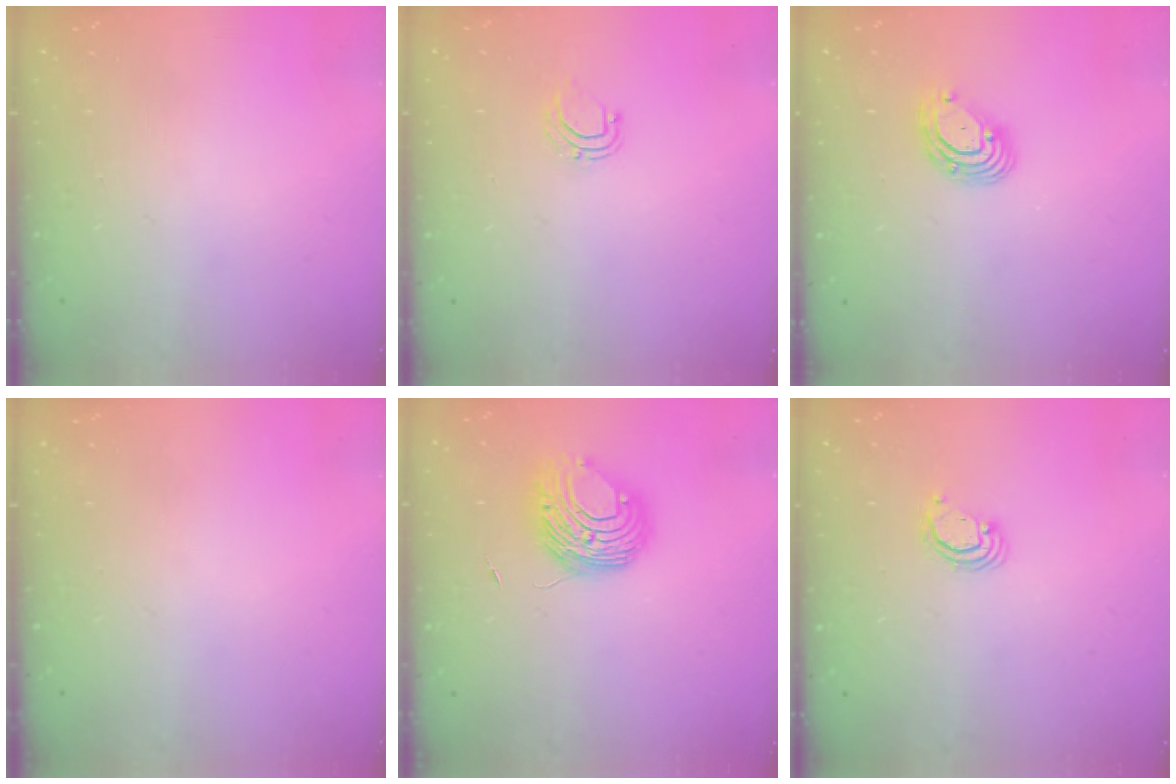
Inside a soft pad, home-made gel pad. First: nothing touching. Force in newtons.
{"total": 4.9, "press": 4.8, "slide": 0.5}
{"total": 6.5, "press": 6.5, "slide": 1.1}
{"total": 0.0}
{"total": 9.1, "press": 9.1, "slide": 0.4}
{"total": 2.4, "press": 2.4, "slide": 0.3}